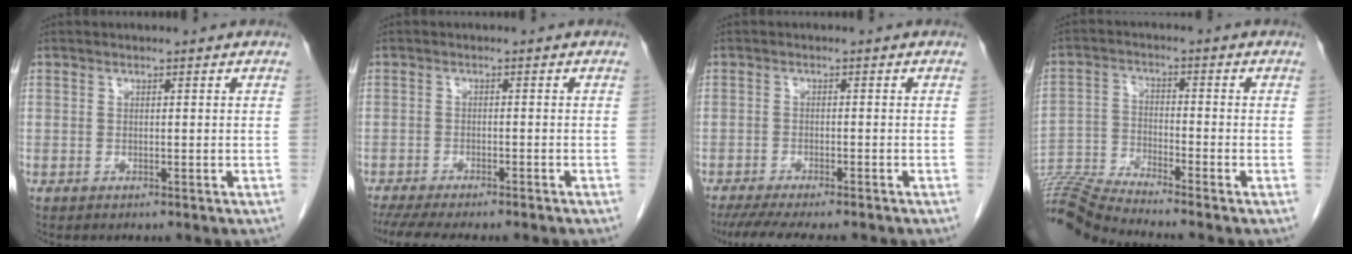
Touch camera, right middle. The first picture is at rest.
{"total": 11.2, "force": [-9.6, 1.6, 5.7], "torque": [-0.077, -0.008, -0.134]}
{"total": 11.0, "force": [-9.4, 1.7, 5.4], "torque": [-0.074, -0.015, -0.135]}
{"total": 10.4, "force": [-9.9, -2.3, 2.2], "torque": [-0.044, -0.009, -0.188]}